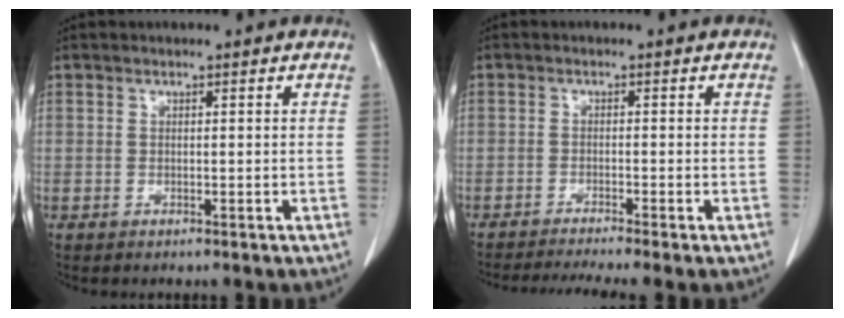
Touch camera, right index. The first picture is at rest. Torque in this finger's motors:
{"motor_torque": [1.08, -1.05, 0.33, 0.09]}